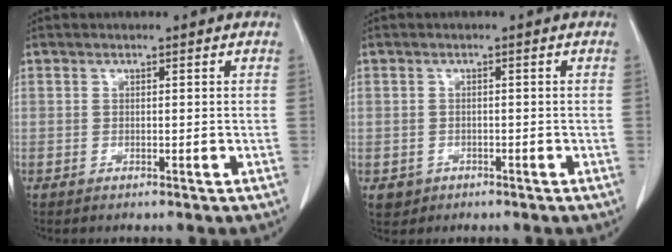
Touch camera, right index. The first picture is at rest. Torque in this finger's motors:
{"motor_torque": [-0.24, 0.00, -0.73, -0.16]}